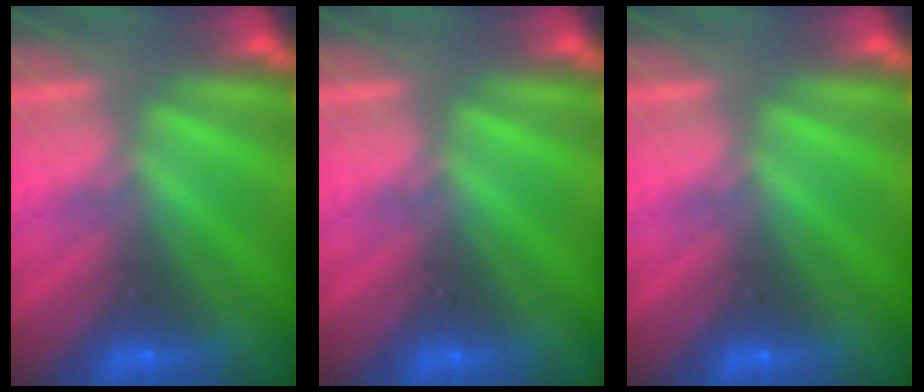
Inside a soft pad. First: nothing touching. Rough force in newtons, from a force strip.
{"total": 0.0}
{"total": 0.0}